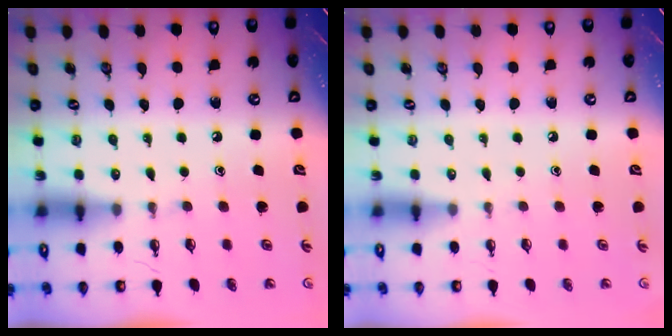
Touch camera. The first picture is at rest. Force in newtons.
{"total": 0.0}